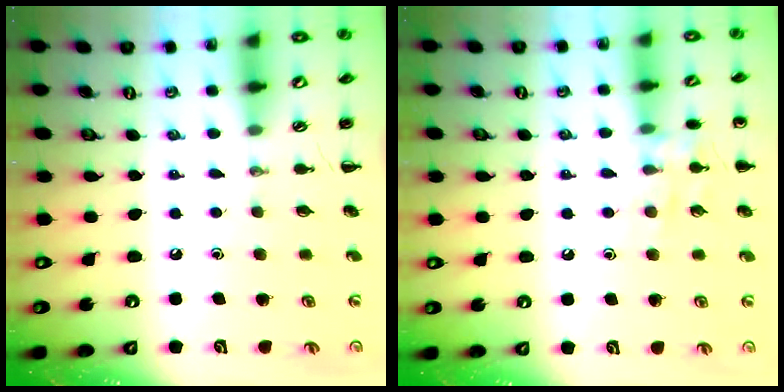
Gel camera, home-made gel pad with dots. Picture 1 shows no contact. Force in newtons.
{"total": 8.8, "press": 8.7, "slide": 1.5}